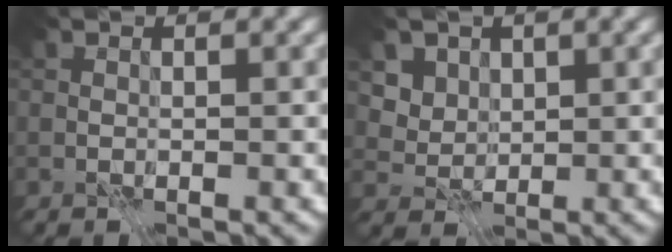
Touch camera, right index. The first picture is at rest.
{"total": 4.3, "force": [2.3, 3.2, 1.5], "torque": [-0.048, -0.012, 0.056]}